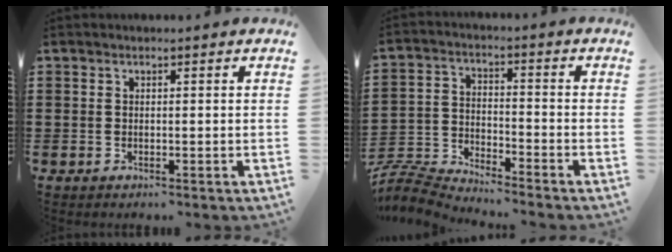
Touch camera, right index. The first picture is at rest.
{"total": 6.0, "force": [-6.0, 0.3, 0.4], "torque": [-0.038, -0.004, -0.129]}